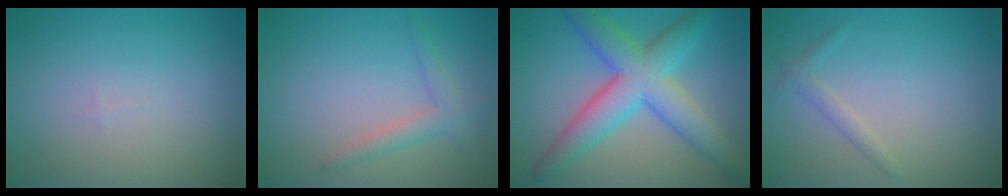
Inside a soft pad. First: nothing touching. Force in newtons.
{"total": 2.1, "press": 2.1, "slide": 0.1}
{"total": 7.5, "press": 7.5, "slide": 0.2}
{"total": 1.2, "press": 1.2, "slide": 0.1}